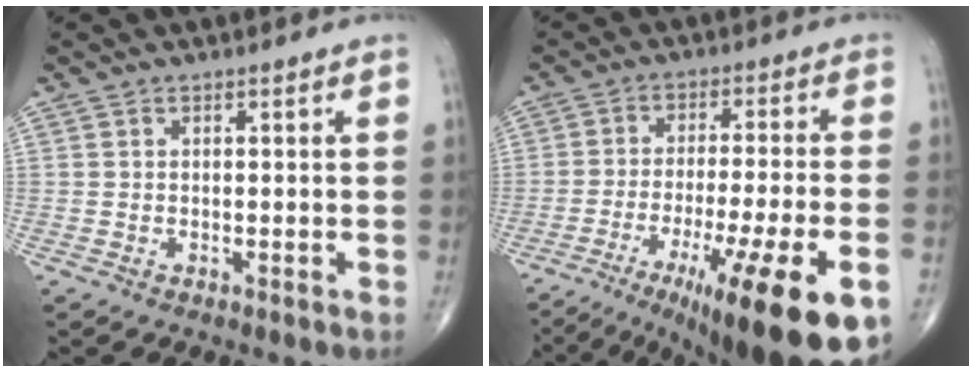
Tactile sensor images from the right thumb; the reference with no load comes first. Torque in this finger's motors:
{"motor_torque": [2.42, 2.58, 0.29, -0.36, 0.10]}